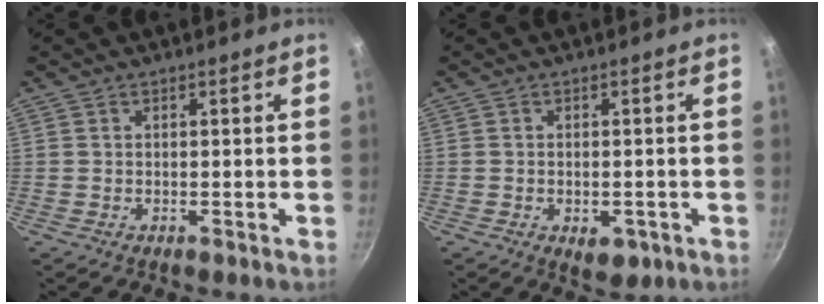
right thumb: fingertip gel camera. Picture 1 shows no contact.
{"total": 4.0, "force": [-1.5, 2.2, 2.9], "torque": [-0.032, 0.003, -0.014]}